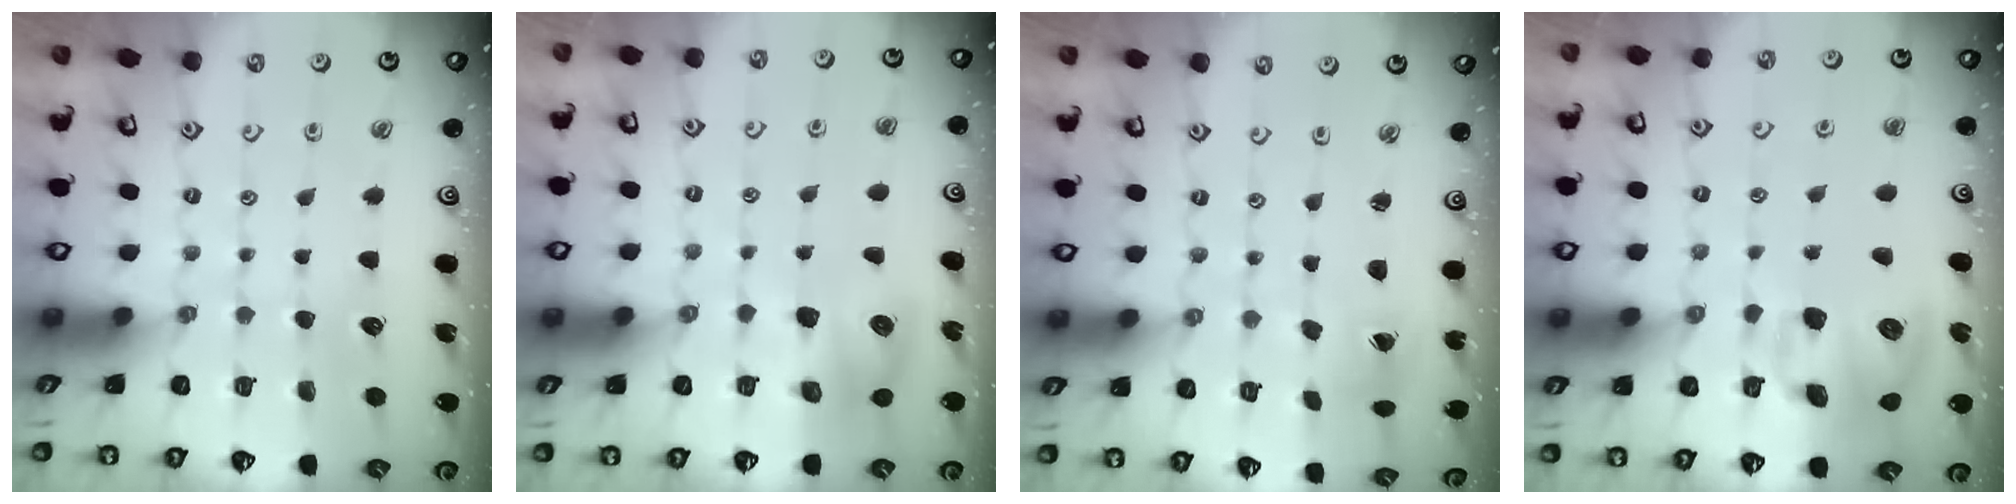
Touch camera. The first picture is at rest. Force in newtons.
{"total": 8.5, "press": 8.4, "slide": 1.0}
{"total": 0.0}
{"total": 11.7, "press": 11.6, "slide": 1.8}